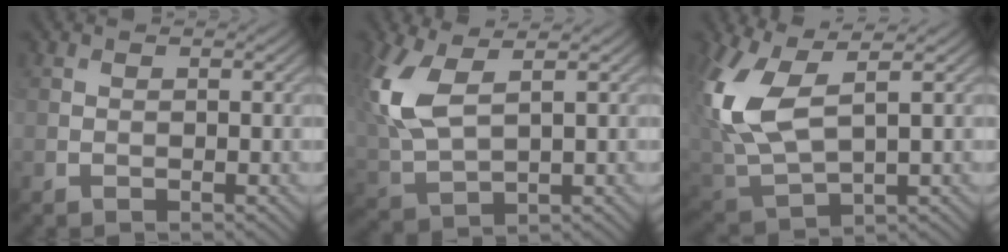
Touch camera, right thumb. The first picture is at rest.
{"total": 8.8, "force": [3.0, 4.1, 7.2], "torque": [-0.191, 0.003, 0.058]}
{"total": 10.8, "force": [3.1, 5.3, 8.9], "torque": [-0.224, -0.005, 0.062]}